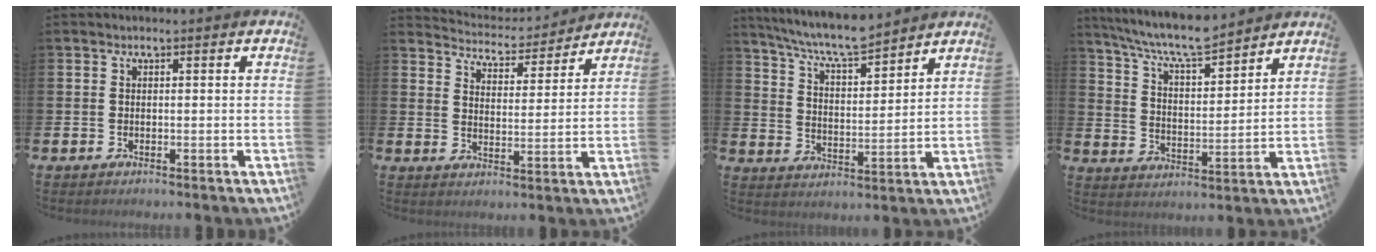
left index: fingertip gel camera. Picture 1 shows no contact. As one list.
[{"total": 4.8, "force": [4.8, 0.9, 0.0], "torque": [-0.018, -0.040, 0.079]}, {"total": 7.6, "force": [7.2, 0.9, 2.5], "torque": [-0.076, -0.042, 0.127]}, {"total": 8.2, "force": [7.7, 1.0, 2.8], "torque": [-0.085, -0.048, 0.136]}]